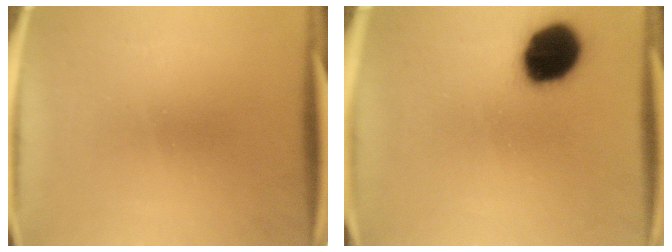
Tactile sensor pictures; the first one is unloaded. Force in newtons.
{"total": 14.8}